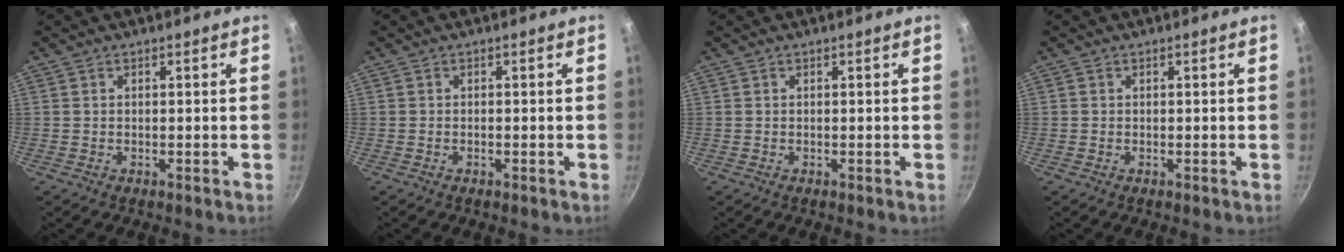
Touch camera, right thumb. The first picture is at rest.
{"total": 0.0}
{"total": 0.0}
{"total": 0.0}